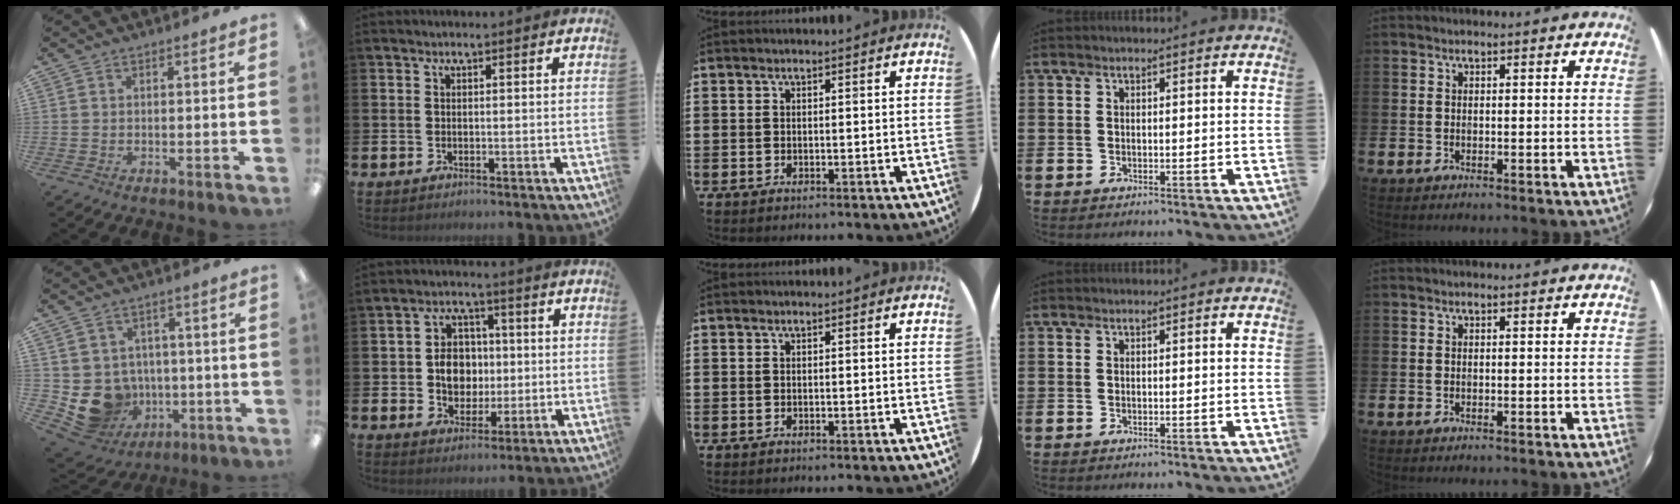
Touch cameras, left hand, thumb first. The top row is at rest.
{"thumb": {"total": 10.0, "force": [-2.0, 9.4, 2.8], "torque": [-0.063, 0.003, -0.022]}, "index": {"total": 6.4, "force": [0.1, 5.5, 3.3], "torque": [-0.063, 0.014, -0.004]}}